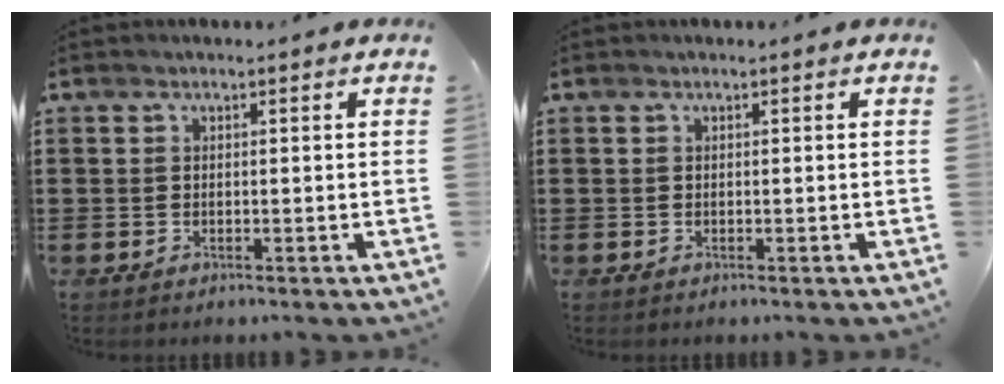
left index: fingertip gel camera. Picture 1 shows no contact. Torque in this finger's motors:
{"motor_torque": [0.00, 0.00, 0.00, 0.00]}